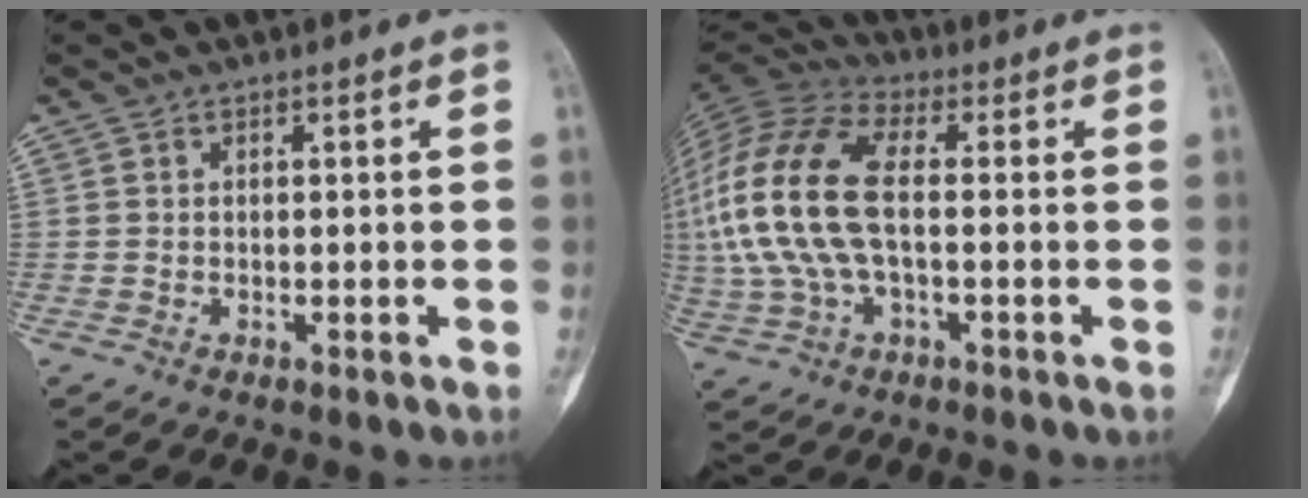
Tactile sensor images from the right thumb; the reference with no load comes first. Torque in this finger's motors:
{"motor_torque": [2.28, 2.73, 2.77, 0.00, 0.42]}